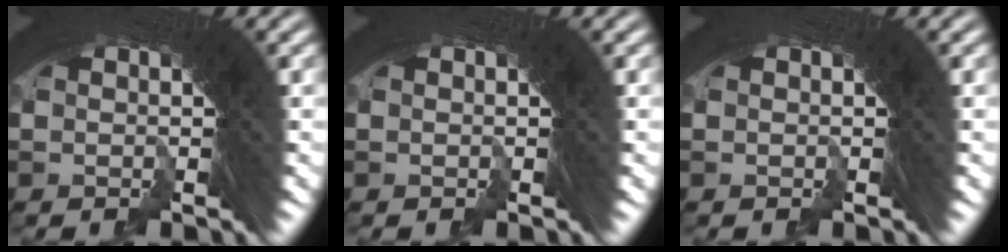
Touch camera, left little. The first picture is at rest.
{"total": 0.0}
{"total": 0.0}